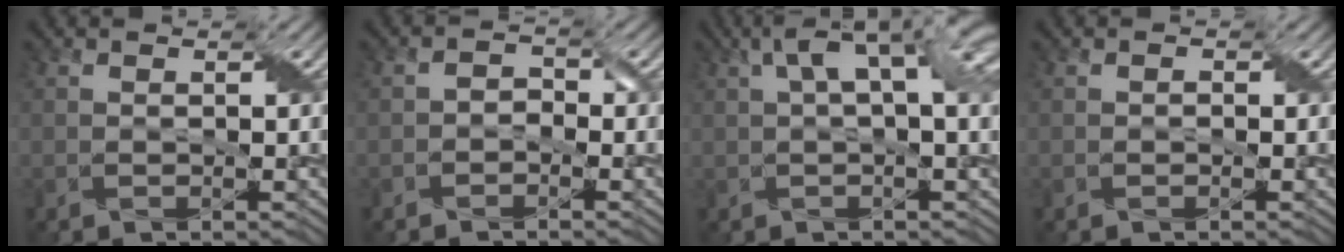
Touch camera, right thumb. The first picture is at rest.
{"total": 1.5, "force": [-1.0, 1.0, 0.6], "torque": [-0.014, 0.006, -0.023]}
{"total": 9.4, "force": [2.5, 3.2, 8.5], "torque": [-0.147, 0.021, 0.040]}
{"total": 0.5, "force": [-0.2, 0.4, 0.2], "torque": [-0.001, -0.001, -0.005]}